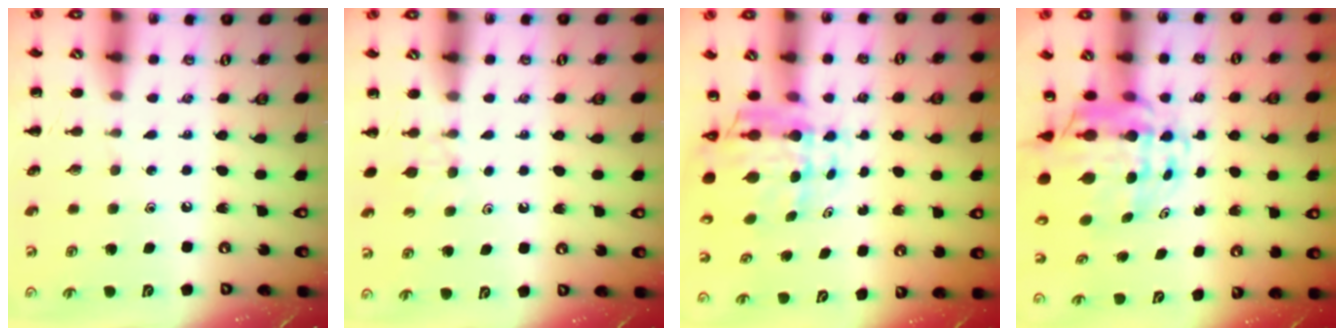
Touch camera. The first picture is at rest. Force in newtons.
{"total": 4.2, "press": 3.9, "slide": 1.4}
{"total": 7.1, "press": 6.7, "slide": 2.5}
{"total": 10.8, "press": 10.4, "slide": 2.9}